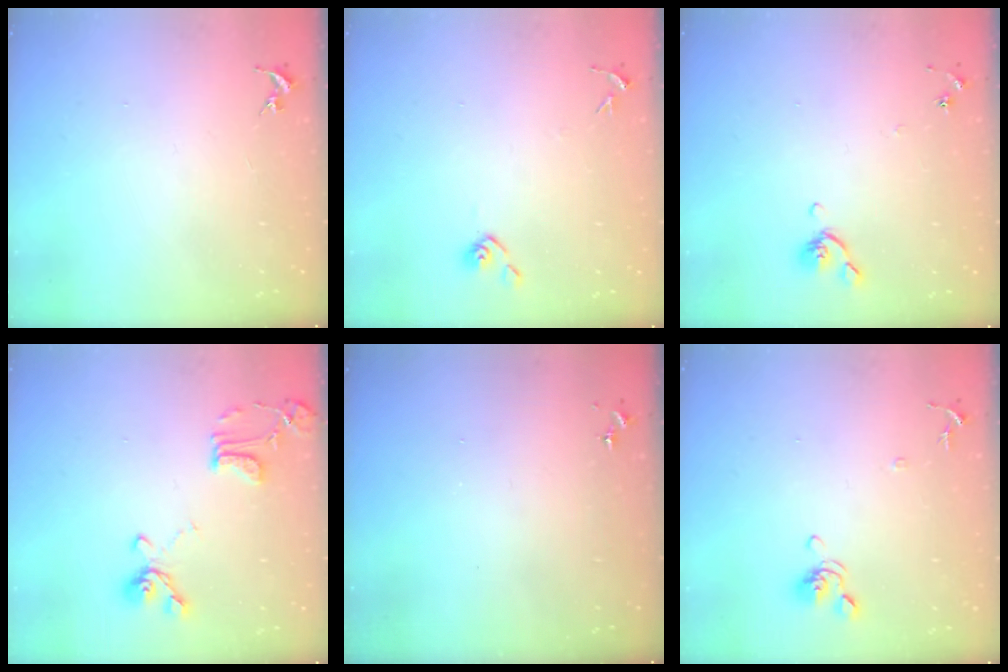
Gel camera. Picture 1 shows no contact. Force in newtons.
{"total": 5.9, "press": 5.9, "slide": 0.5}
{"total": 5.3, "press": 5.2, "slide": 1.2}
{"total": 15.7, "press": 15.7, "slide": 1.5}
{"total": 0.0}
{"total": 8.1, "press": 8.0, "slide": 1.5}